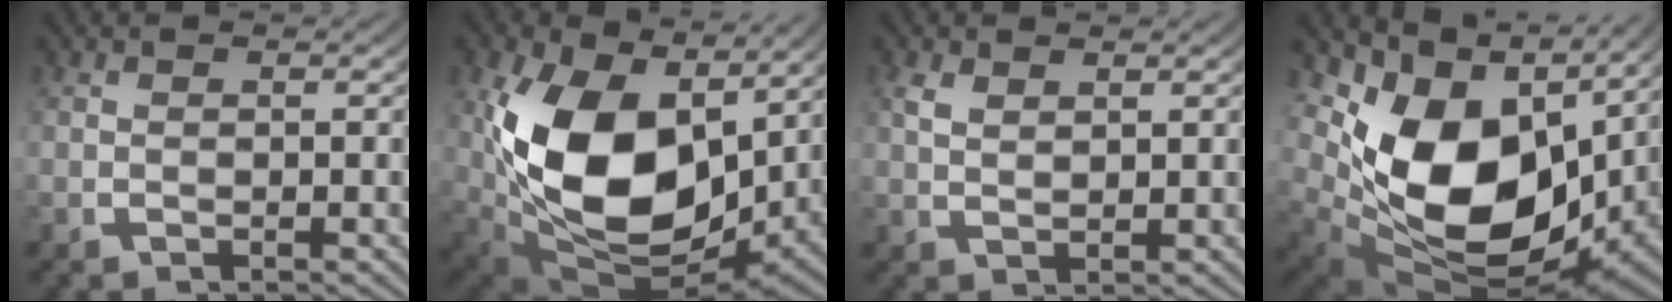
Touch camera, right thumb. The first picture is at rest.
{"total": 17.4, "force": [0.2, 10.7, 13.8], "torque": [-0.306, -0.071, 0.040]}
{"total": 1.7, "force": [1.3, 0.7, 0.8], "torque": [-0.012, -0.001, 0.033]}
{"total": 17.8, "force": [0.2, 10.8, 14.2], "torque": [-0.270, -0.061, 0.041]}